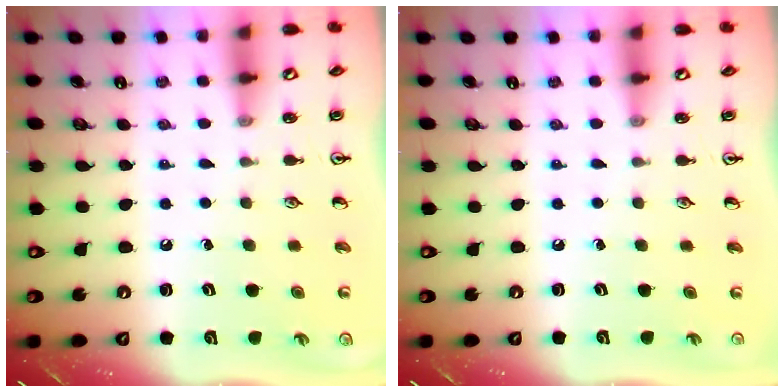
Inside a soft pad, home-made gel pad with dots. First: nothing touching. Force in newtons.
{"total": 0.0}